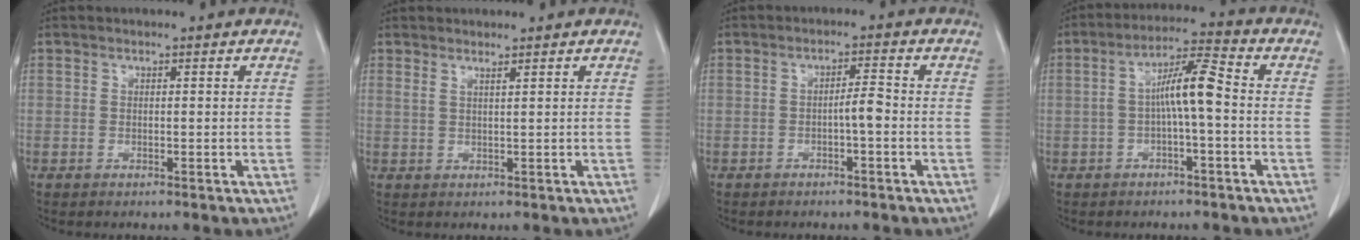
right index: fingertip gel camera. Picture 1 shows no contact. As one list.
[{"total": 1.2, "force": [1.0, -0.3, 0.6], "torque": [-0.016, -0.003, 0.023]}, {"total": 2.7, "force": [-0.8, 0.3, 2.5], "torque": [-0.038, 0.005, -0.014]}, {"total": 7.1, "force": [-0.5, 0.9, 7.1], "torque": [-0.129, 0.025, -0.011]}]